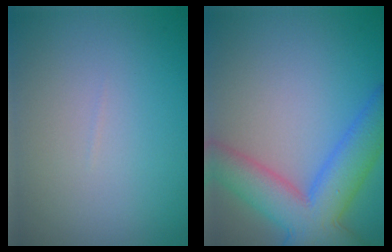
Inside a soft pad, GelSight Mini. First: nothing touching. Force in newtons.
{"total": 8.6, "press": 8.6, "slide": 0.4}